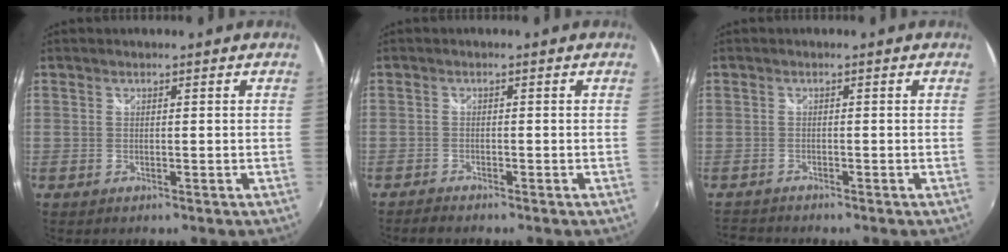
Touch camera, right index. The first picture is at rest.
{"total": 1.8, "force": [-1.8, 0.2, 0.3], "torque": [-0.016, -0.008, -0.037]}
{"total": 2.6, "force": [-2.4, 0.8, 0.0], "torque": [-0.012, -0.007, -0.053]}